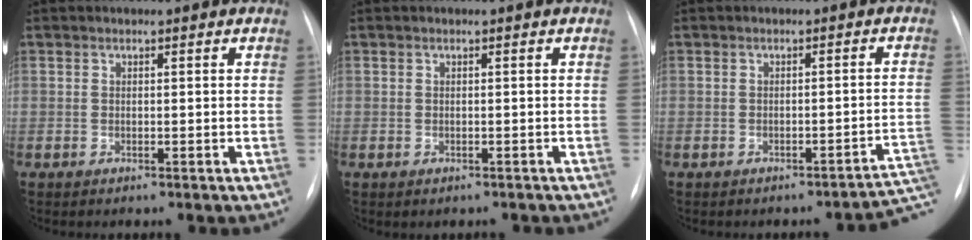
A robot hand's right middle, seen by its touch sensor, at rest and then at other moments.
{"total": 0.8, "force": [-0.6, 0.5, 0.3], "torque": [-0.005, 0.000, -0.005]}
{"total": 4.4, "force": [-3.8, 0.5, 2.3], "torque": [-0.004, 0.027, -0.034]}